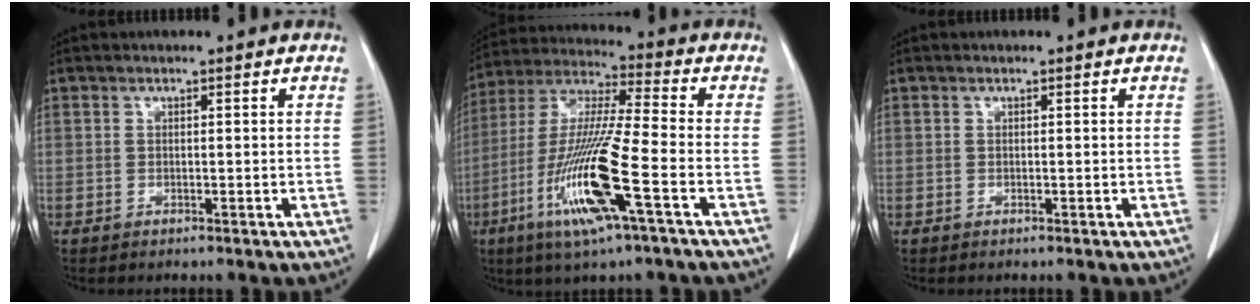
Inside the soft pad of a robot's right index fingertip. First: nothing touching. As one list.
[{"total": 16.4, "force": [-6.1, 0.4, 15.2], "torque": [-0.317, -0.020, -0.119]}, {"total": 0.0}]